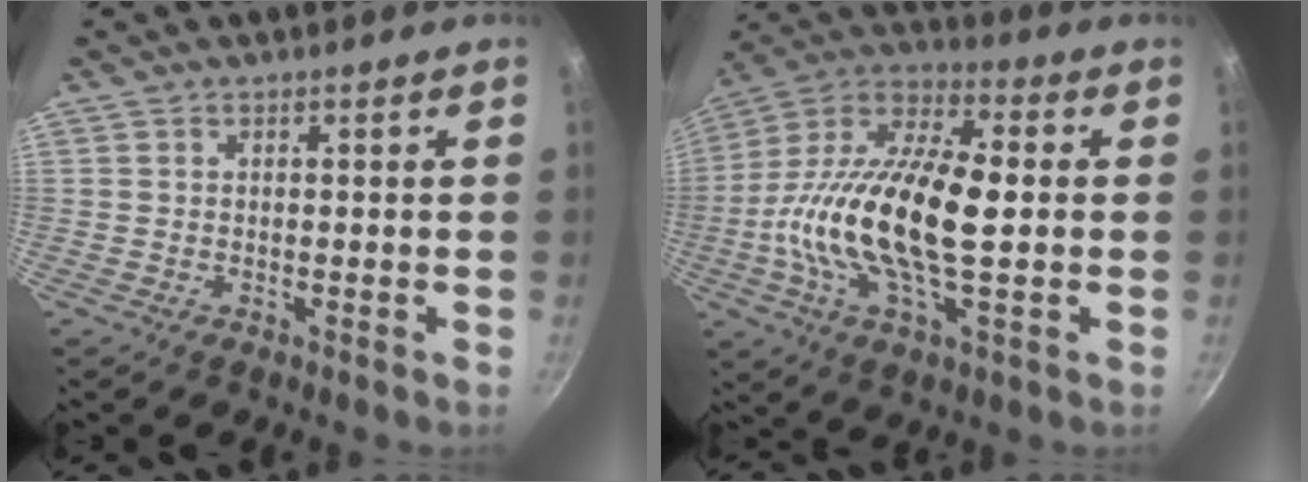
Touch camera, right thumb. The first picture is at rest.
{"total": 22.2, "force": [-0.9, 9.4, 20.1], "torque": [-0.383, 0.029, -0.036]}